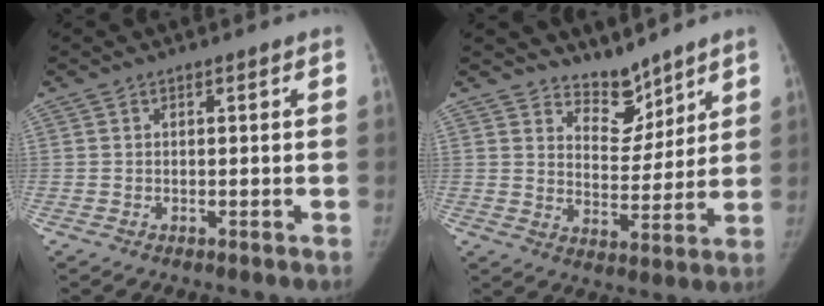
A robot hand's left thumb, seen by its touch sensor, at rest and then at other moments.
{"total": 7.1, "force": [6.3, 3.0, 1.0], "torque": [0.020, -0.063, 0.114]}